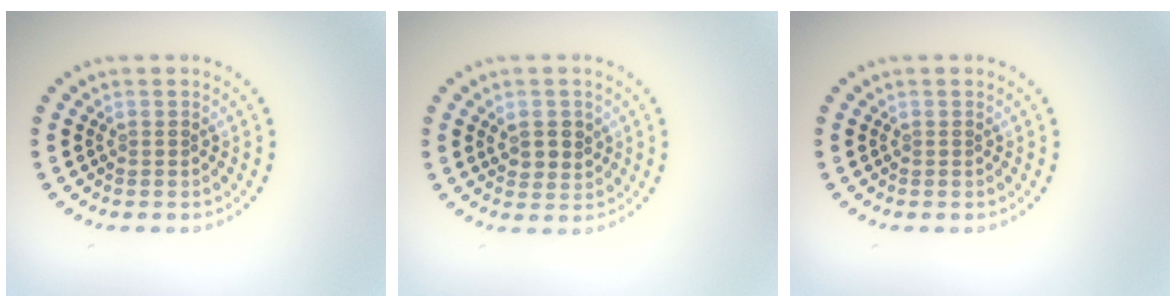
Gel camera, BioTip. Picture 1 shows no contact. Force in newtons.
{"total": 2.3, "press": 2.2, "slide": 0.7}
{"total": 0.0}